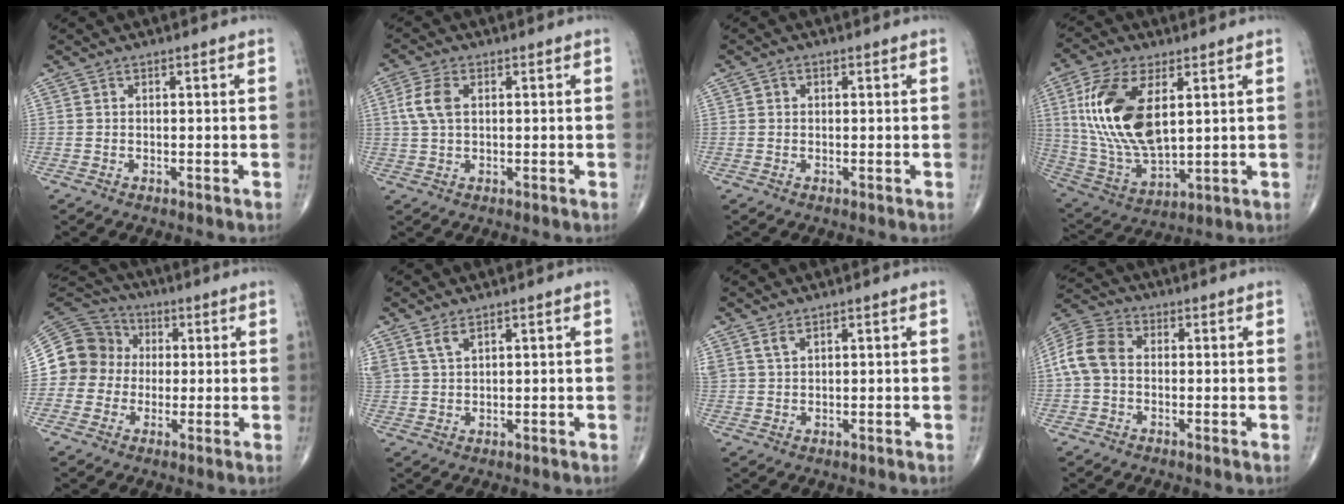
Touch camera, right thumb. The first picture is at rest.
{"total": 5.2, "force": [1.3, 3.1, 4.0], "torque": [-0.096, 0.010, 0.023]}
{"total": 1.0, "force": [0.3, 1.0, 0.2], "torque": [0.003, 0.004, 0.003]}
{"total": 19.0, "force": [4.7, 9.5, 15.8], "torque": [-0.317, -0.021, 0.098]}
{"total": 12.5, "force": [0.2, 12.0, 3.4], "torque": [-0.047, 0.041, 0.002]}
{"total": 3.1, "force": [2.2, 1.1, 1.8], "torque": [-0.039, -0.007, 0.052]}
{"total": 2.1, "force": [1.5, 0.8, 1.2], "torque": [-0.024, -0.003, 0.038]}
{"total": 8.4, "force": [0.2, 6.3, 5.5], "torque": [-0.113, 0.026, -0.006]}